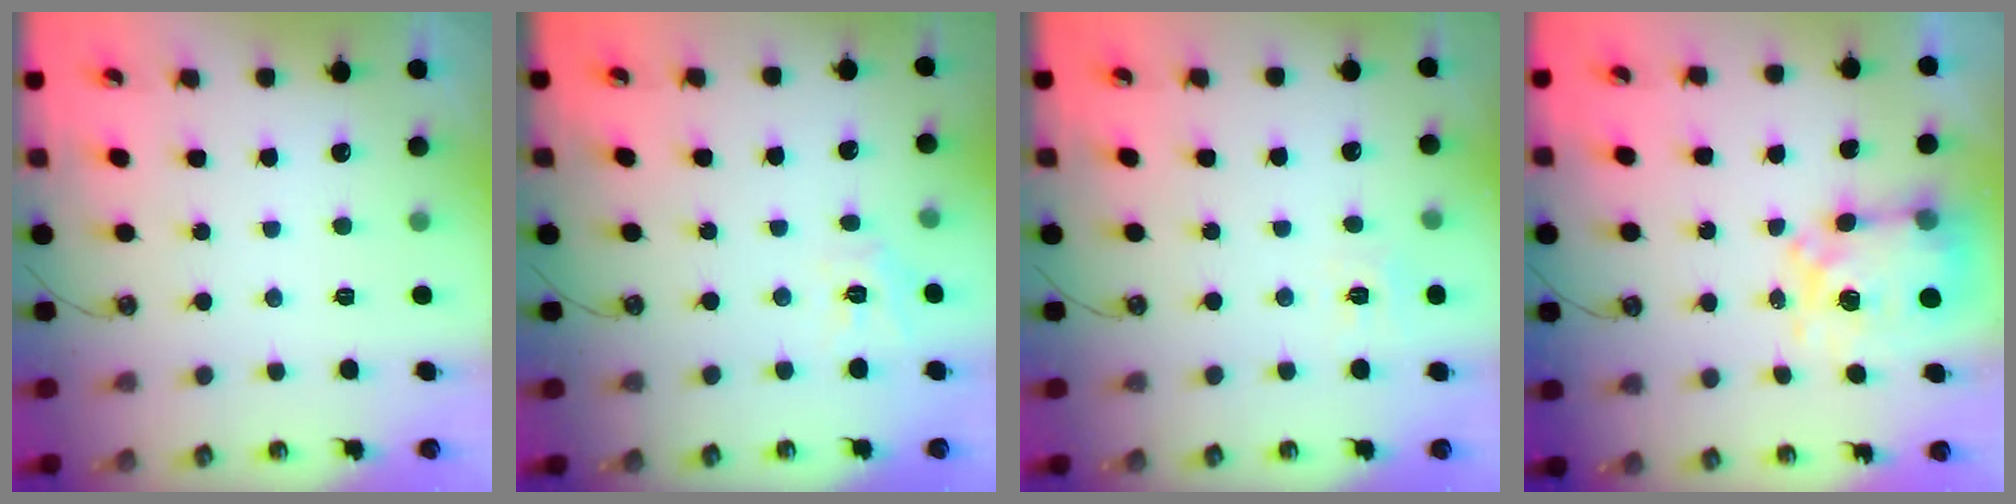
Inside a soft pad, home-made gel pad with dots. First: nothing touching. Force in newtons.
{"total": 6.0, "press": 5.9, "slide": 0.4}
{"total": 6.4, "press": 6.4, "slide": 0.7}
{"total": 9.0, "press": 8.9, "slide": 0.7}